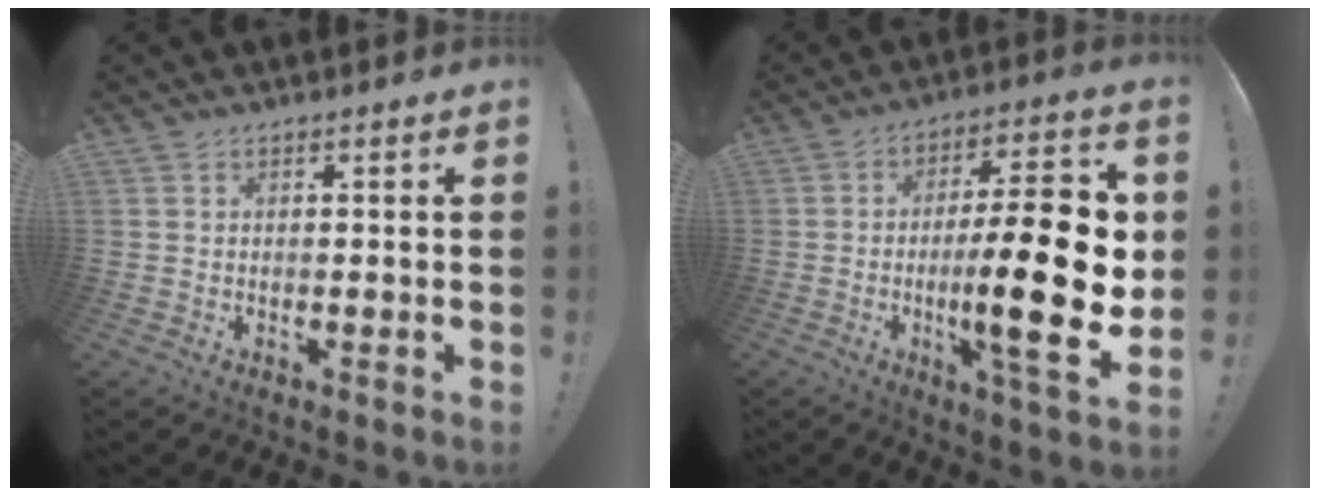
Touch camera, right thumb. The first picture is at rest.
{"total": 22.4, "force": [-2.1, 4.9, 21.8], "torque": [-0.343, -0.002, -0.033]}